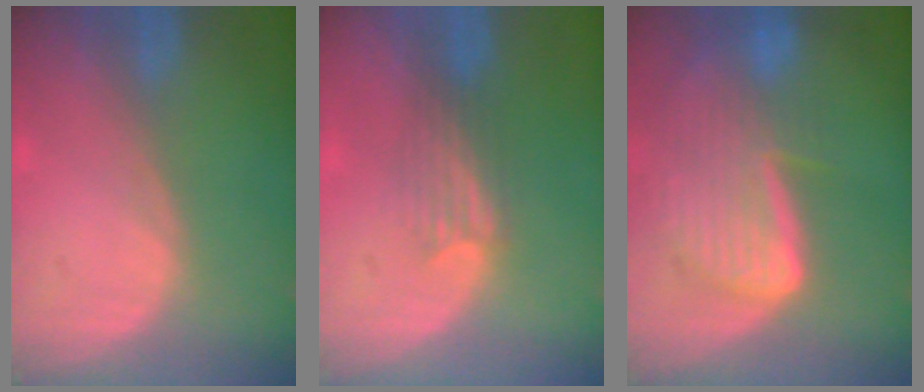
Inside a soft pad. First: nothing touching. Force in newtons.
{"total": 3.3, "press": 2.9, "slide": 1.6}
{"total": 9.2, "press": 8.1, "slide": 4.5}